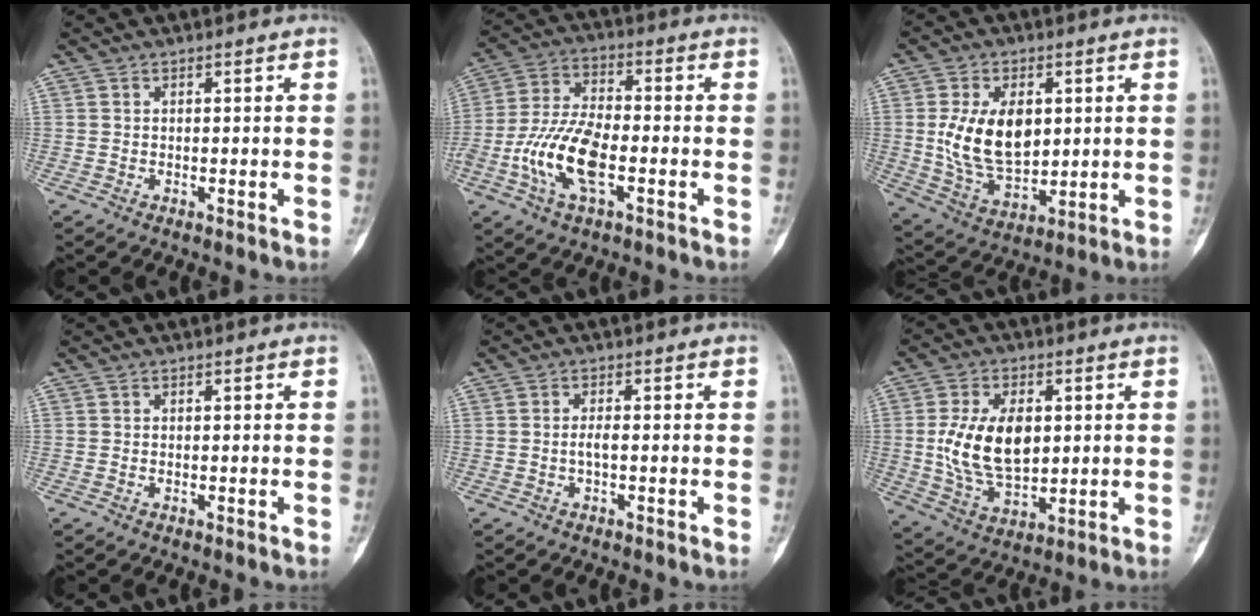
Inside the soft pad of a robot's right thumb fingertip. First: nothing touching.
{"total": 13.4, "force": [-3.9, 6.3, 11.1], "torque": [-0.232, 0.025, -0.077]}
{"total": 13.9, "force": [2.0, 8.7, 10.7], "torque": [-0.170, -0.015, 0.048]}
{"total": 0.0}
{"total": 1.4, "force": [-0.3, 0.3, 1.4], "torque": [-0.026, 0.002, -0.005]}
{"total": 13.9, "force": [1.5, 8.4, 11.0], "torque": [-0.187, -0.010, 0.037]}